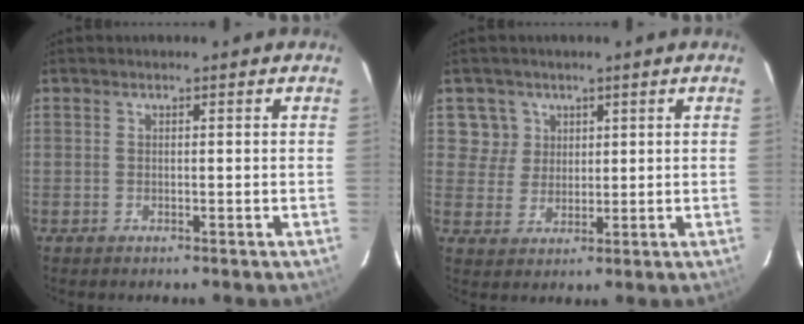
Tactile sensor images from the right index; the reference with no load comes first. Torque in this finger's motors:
{"motor_torque": [0.24, 0.20, 0.02, 0.00]}